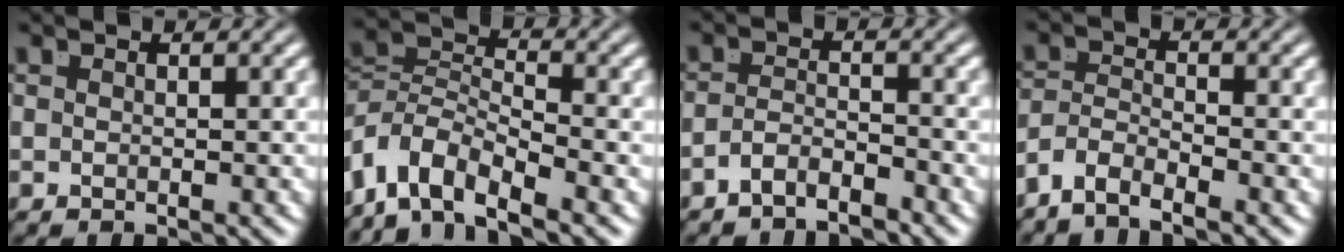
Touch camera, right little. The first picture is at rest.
{"total": 7.6, "force": [-3.3, 5.3, 4.4], "torque": [-0.106, -0.036, -0.049]}
{"total": 3.1, "force": [-3.0, 0.3, 0.8], "torque": [-0.005, -0.013, -0.048]}
{"total": 4.9, "force": [-3.1, 3.2, 1.9], "torque": [-0.050, -0.021, -0.056]}